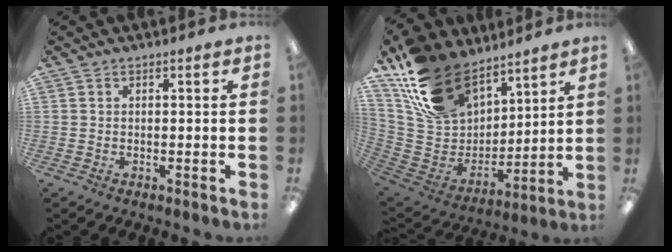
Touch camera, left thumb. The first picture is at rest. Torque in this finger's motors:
{"motor_torque": [0.80, 0.36, 0.90, -1.87, 0.18]}